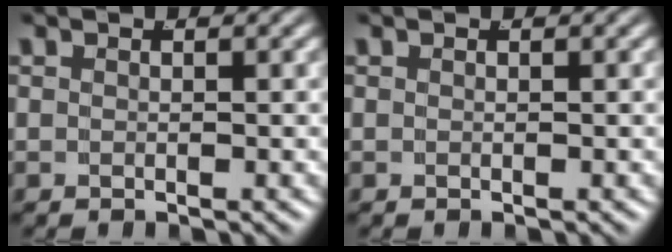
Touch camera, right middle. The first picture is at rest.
{"total": 0.0}